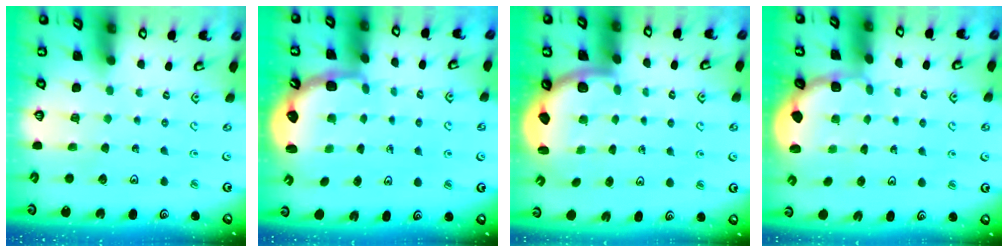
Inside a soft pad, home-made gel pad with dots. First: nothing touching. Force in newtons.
{"total": 2.5, "press": 2.1, "slide": 1.4}
{"total": 2.5, "press": 2.4, "slide": 0.7}
{"total": 1.8, "press": 1.6, "slide": 0.8}